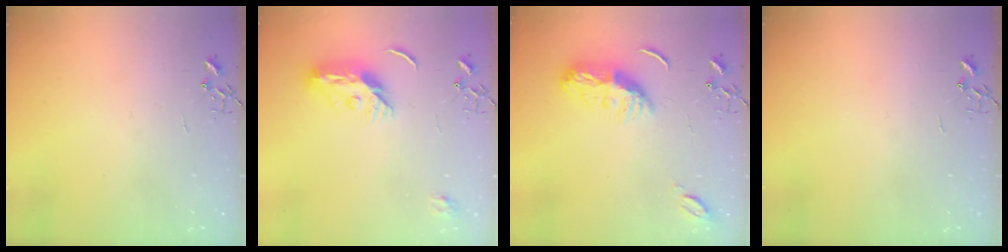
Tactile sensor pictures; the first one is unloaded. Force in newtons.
{"total": 11.3, "press": 11.3, "slide": 0.7}
{"total": 10.4, "press": 10.4, "slide": 0.1}
{"total": 0.0}